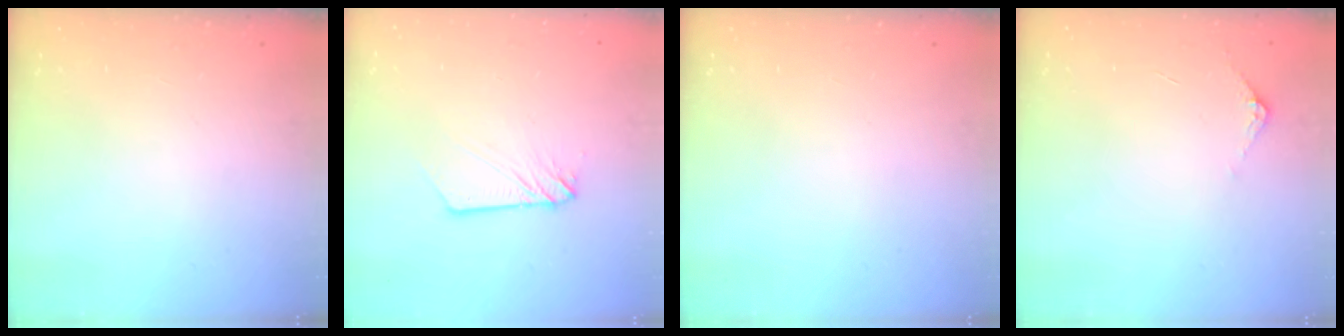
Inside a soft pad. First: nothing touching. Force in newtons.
{"total": 3.0, "press": 3.0, "slide": 0.2}
{"total": 0.0}
{"total": 5.4, "press": 5.4, "slide": 0.6}